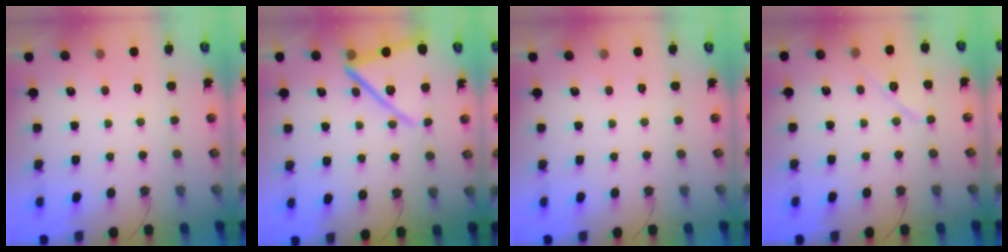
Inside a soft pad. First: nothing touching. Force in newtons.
{"total": 16.7, "press": 16.6, "slide": 1.2}
{"total": 0.0}
{"total": 9.6, "press": 9.6, "slide": 1.0}